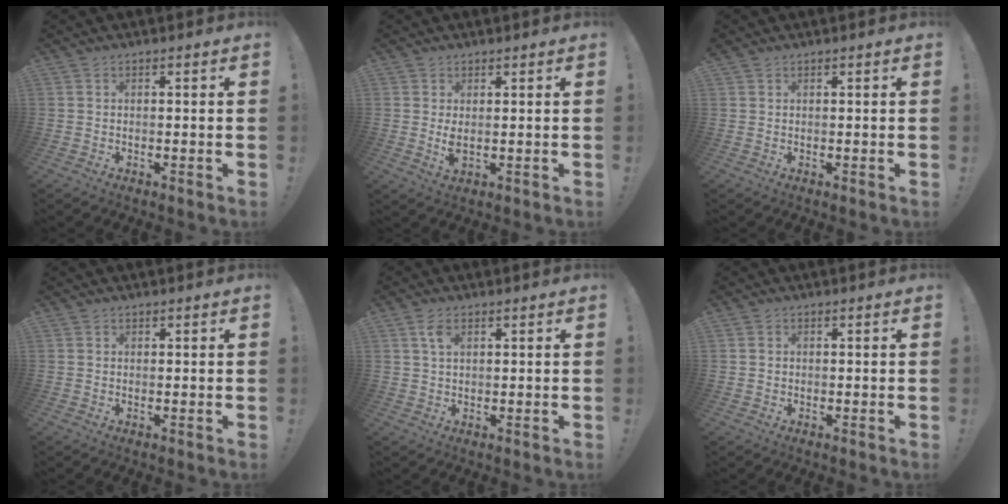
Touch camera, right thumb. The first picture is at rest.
{"total": 3.3, "force": [1.0, 1.3, 2.9], "torque": [-0.040, -0.012, 0.018]}
{"total": 0.5, "force": [0.4, 0.3, 0.1], "torque": [0.003, -0.003, 0.008]}
{"total": 0.5, "force": [0.4, 0.2, -0.3], "torque": [0.012, -0.002, 0.007]}
{"total": 3.8, "force": [1.9, 1.8, 2.8], "torque": [-0.047, -0.004, 0.032]}
{"total": 1.1, "force": [0.0, 1.1, 0.1], "torque": [0.000, 0.003, -0.001]}